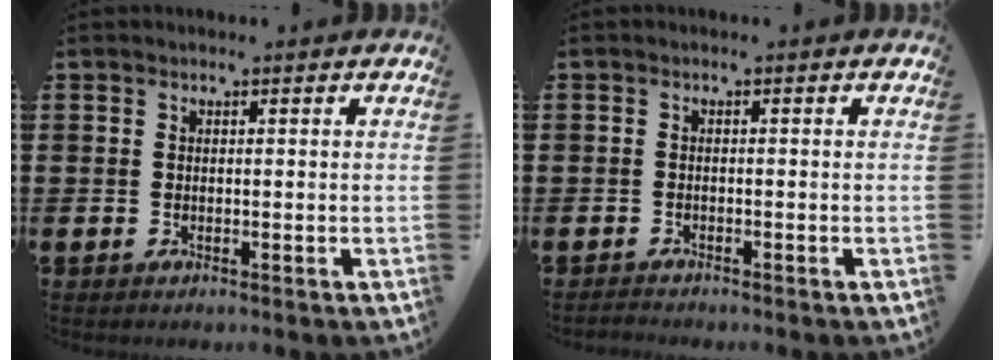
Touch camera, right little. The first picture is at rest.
{"total": 0.7, "force": [-0.7, 0.0, 0.0], "torque": [-0.001, -0.001, -0.014]}